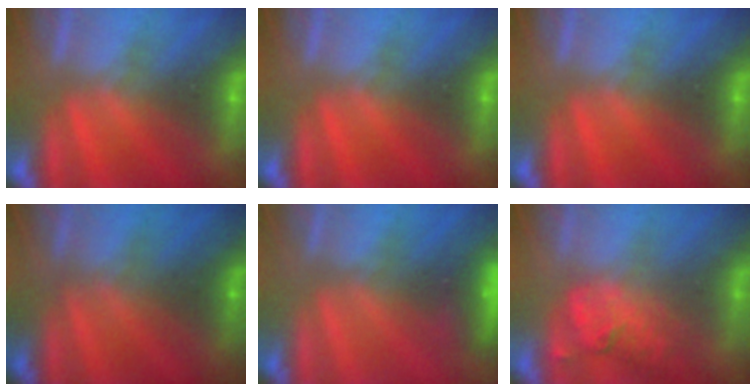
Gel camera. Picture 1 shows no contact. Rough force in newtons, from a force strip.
{"total": 0.0}
{"total": 0.0}
{"total": 1.8}
{"total": 2.9}
{"total": 2.5}